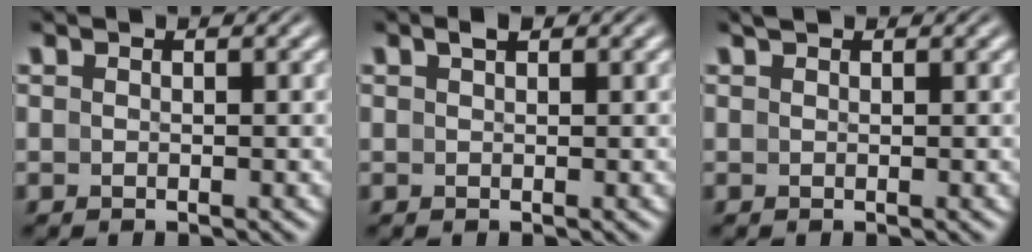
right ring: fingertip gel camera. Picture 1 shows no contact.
{"total": 0.7, "force": [0.5, -0.1, 0.5], "torque": [-0.008, 0.002, 0.013]}
{"total": 0.6, "force": [0.5, -0.3, 0.0], "torque": [0.002, -0.001, 0.012]}